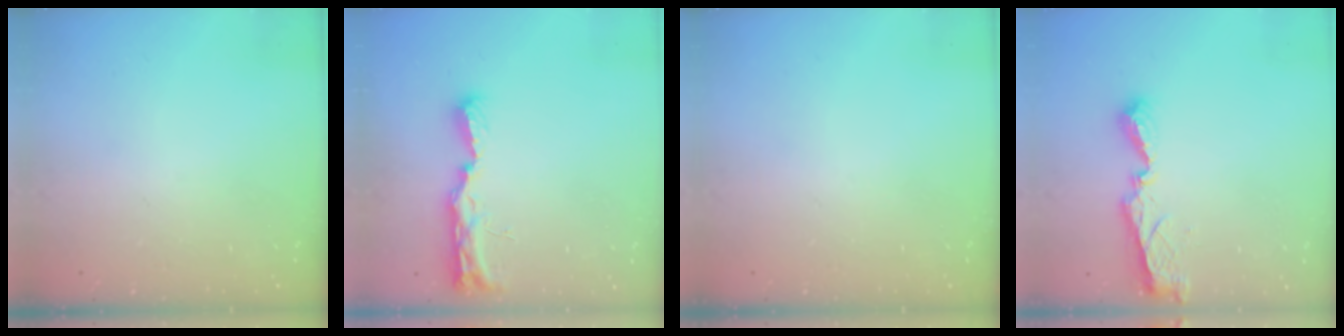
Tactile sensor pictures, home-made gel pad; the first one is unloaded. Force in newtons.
{"total": 11.3, "press": 10.0, "slide": 5.1}
{"total": 0.0}
{"total": 7.8, "press": 7.8, "slide": 0.5}